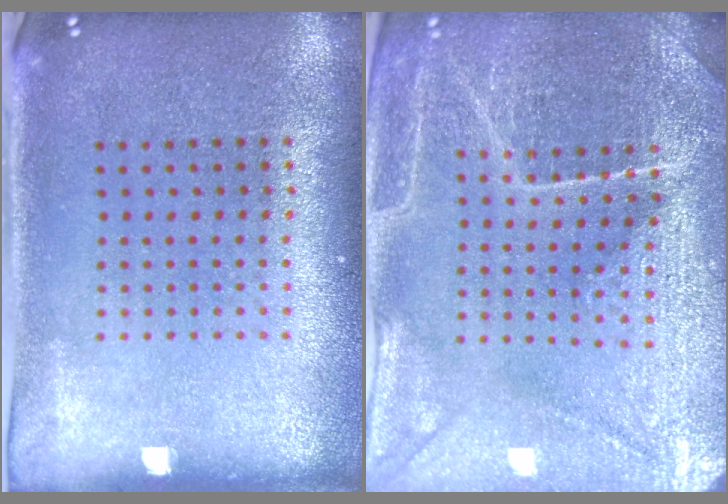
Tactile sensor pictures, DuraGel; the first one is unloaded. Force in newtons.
{"total": 4.4, "press": 4.3, "slide": 1.1}